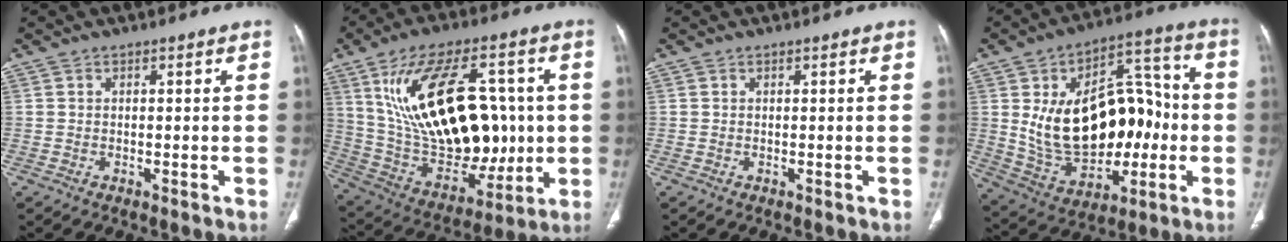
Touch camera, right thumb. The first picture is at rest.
{"total": 28.1, "force": [4.2, 15.5, 23.1], "torque": [-0.381, -0.003, 0.093]}
{"total": 0.0}
{"total": 25.3, "force": [-0.6, 15.6, 20.0], "torque": [-0.289, 0.028, 0.016]}